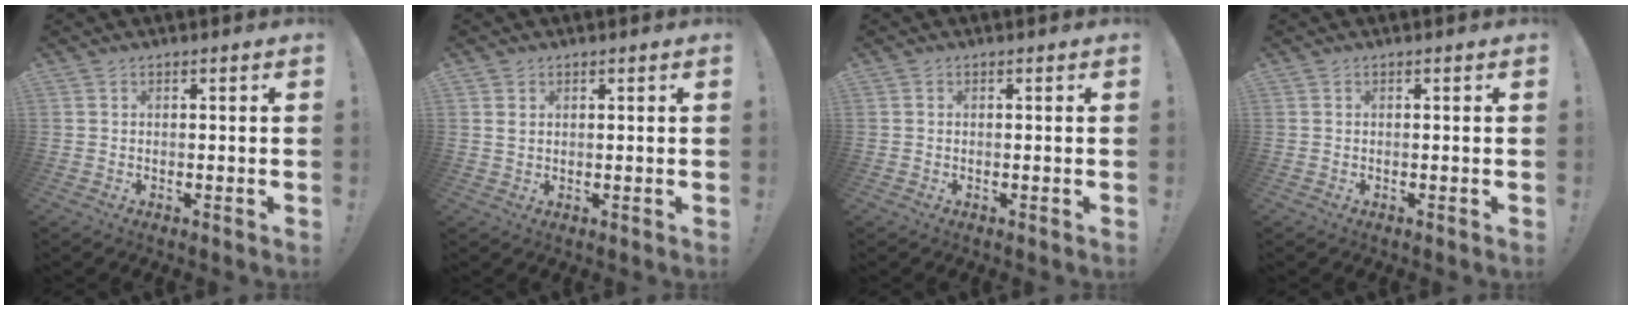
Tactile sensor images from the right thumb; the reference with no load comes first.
{"total": 1.6, "force": [0.9, 1.1, 0.7], "torque": [-0.005, -0.001, 0.015]}
{"total": 0.0}
{"total": 0.0}